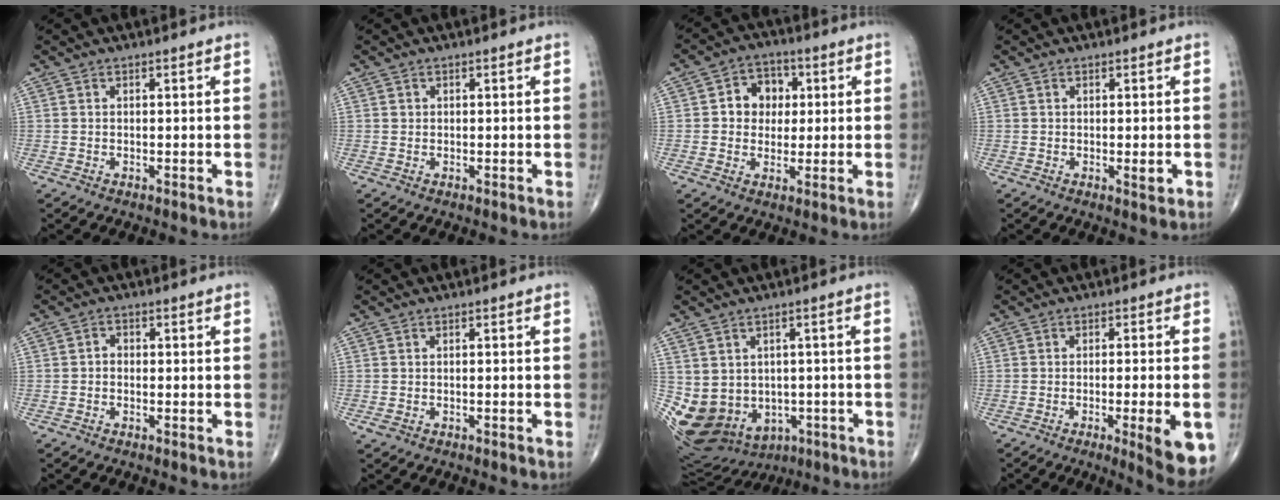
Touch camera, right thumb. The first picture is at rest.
{"total": 0.5, "force": [0.1, 0.5, 0.1], "torque": [0.002, 0.002, 0.002]}
{"total": 7.8, "force": [1.2, 6.6, 4.0], "torque": [-0.018, 0.008, 0.012]}
{"total": 1.9, "force": [-0.4, 0.5, 1.7], "torque": [-0.022, -0.005, -0.005]}
{"total": 1.6, "force": [-0.3, 1.3, 0.9], "torque": [-0.003, 0.009, -0.011]}
{"total": 1.1, "force": [-0.6, 0.5, 0.8], "torque": [-0.019, 0.005, -0.009]}
{"total": 14.7, "force": [-3.2, 12.3, 7.4], "torque": [-0.128, 0.016, -0.020]}
{"total": 10.6, "force": [-4.0, 1.8, 9.6], "torque": [-0.121, -0.005, -0.051]}